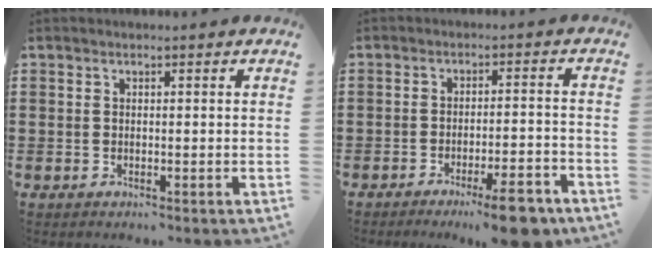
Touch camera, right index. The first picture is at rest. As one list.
[{"total": 6.6, "force": [-5.0, 0.4, 4.3], "torque": [-0.064, -0.004, -0.088]}]